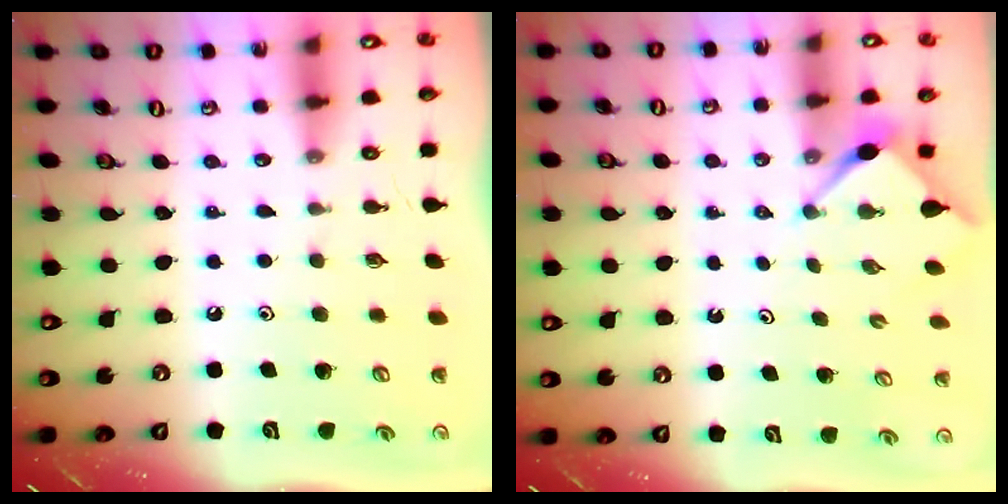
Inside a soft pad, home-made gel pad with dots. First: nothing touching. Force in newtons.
{"total": 2.9, "press": 2.9, "slide": 0.4}